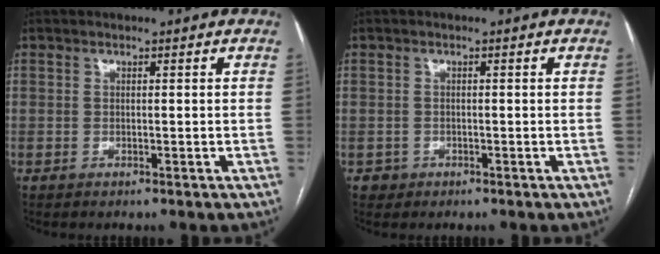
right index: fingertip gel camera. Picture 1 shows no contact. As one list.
[{"total": 1.5, "force": [-0.6, 1.3, -0.2], "torque": [0.006, 0.008, -0.010]}]